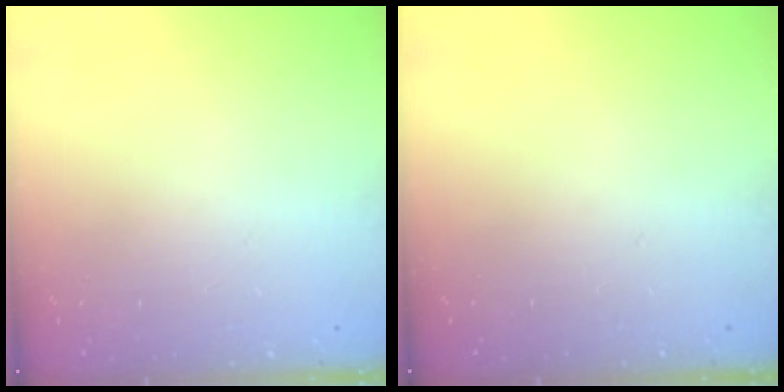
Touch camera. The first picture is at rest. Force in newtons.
{"total": 0.0}